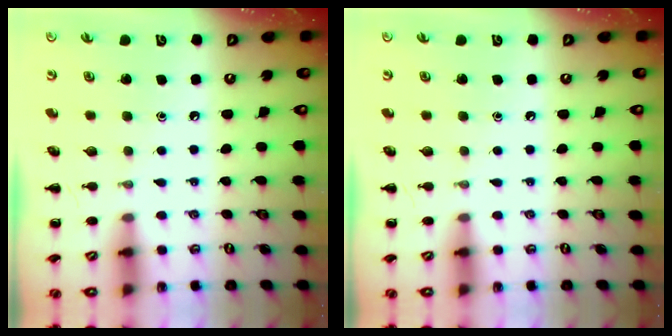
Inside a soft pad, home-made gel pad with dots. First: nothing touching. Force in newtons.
{"total": 0.0}